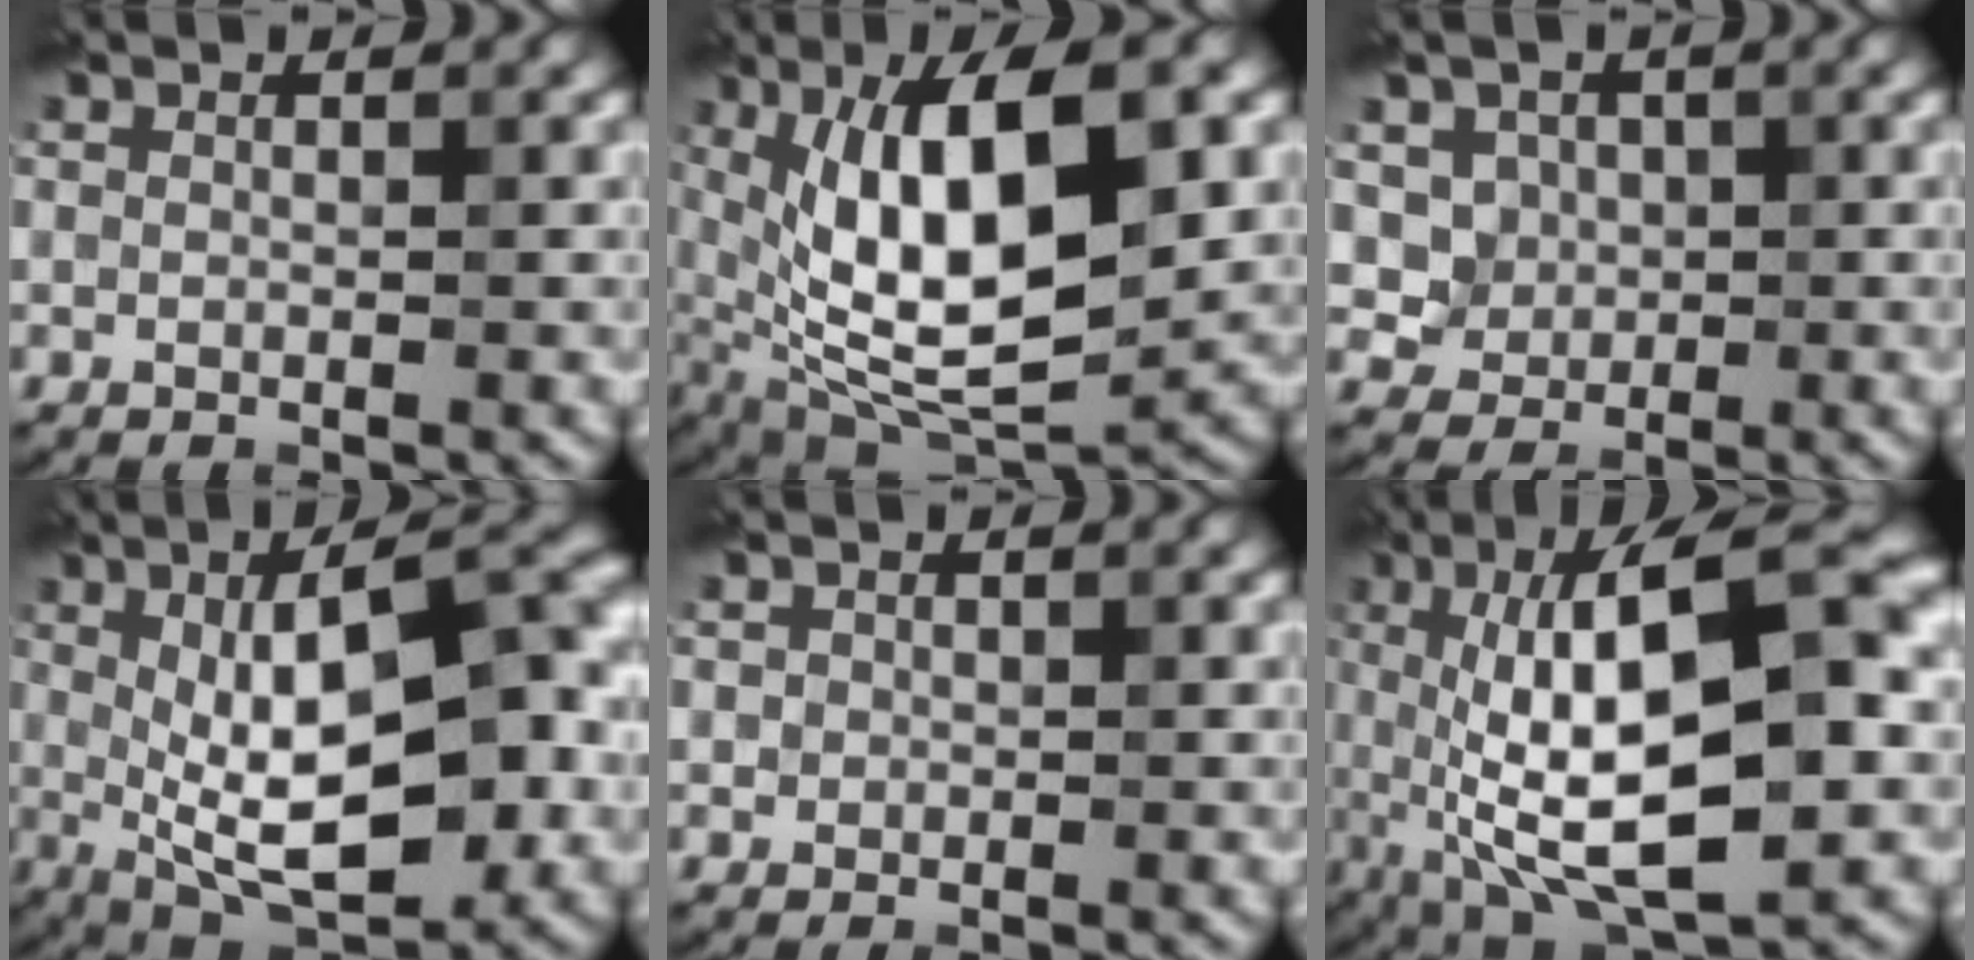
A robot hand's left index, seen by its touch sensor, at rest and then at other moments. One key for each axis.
{"total": 14.2, "fx": 2.1, "fy": 5.8, "fz": 12.8, "tx": -0.210, "ty": 0.003, "tz": 0.033}
{"total": 3.1, "fx": 0.8, "fy": 2.8, "fz": 1.0, "tx": -0.021, "ty": -0.014, "tz": 0.030}
{"total": 14.0, "fx": 0.0, "fy": 5.3, "fz": 13.0, "tx": -0.180, "ty": 0.008, "tz": -0.008}
{"total": 0.8, "fx": 0.1, "fy": 0.8, "fz": 0.1, "tx": 0.005, "ty": -0.002, "tz": -0.001}
{"total": 15.8, "fx": 0.2, "fy": 5.5, "fz": 14.8, "tx": -0.225, "ty": 0.019, "tz": -0.003}